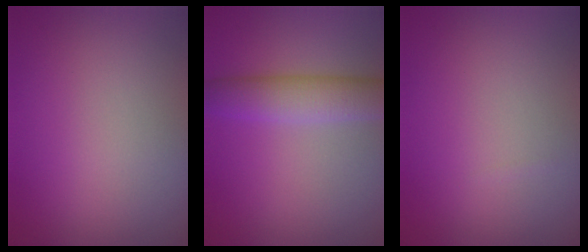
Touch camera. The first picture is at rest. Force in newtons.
{"total": 4.3, "press": 4.3, "slide": 0.0}
{"total": 0.0}